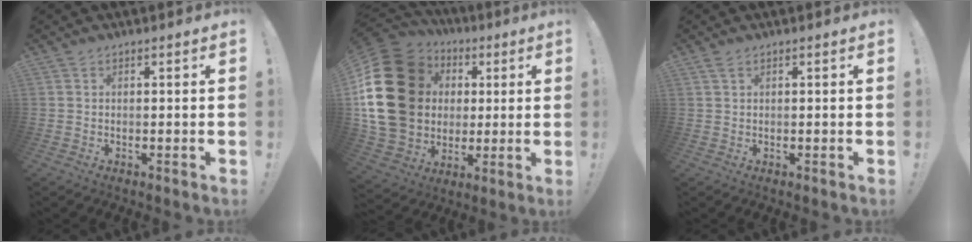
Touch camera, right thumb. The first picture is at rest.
{"total": 26.4, "force": [2.9, 21.2, 15.5], "torque": [-0.288, 0.001, 0.089]}
{"total": 1.1, "force": [0.7, 0.5, 0.8], "torque": [-0.019, 0.003, 0.013]}